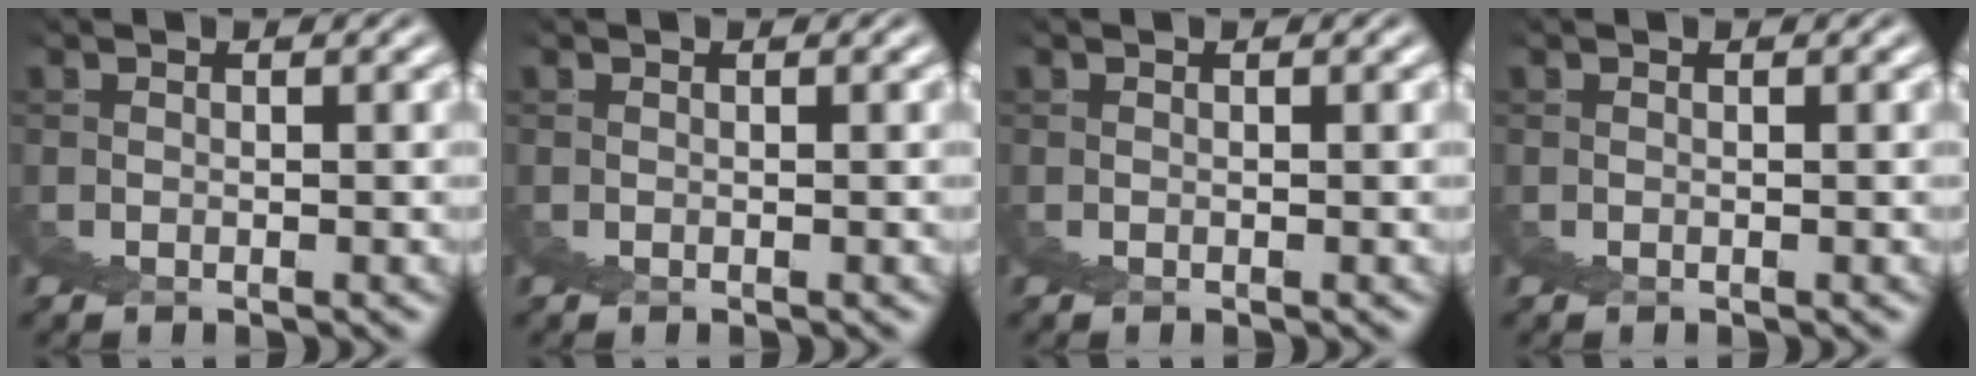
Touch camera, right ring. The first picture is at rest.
{"total": 0.0}
{"total": 0.0}
{"total": 0.0}